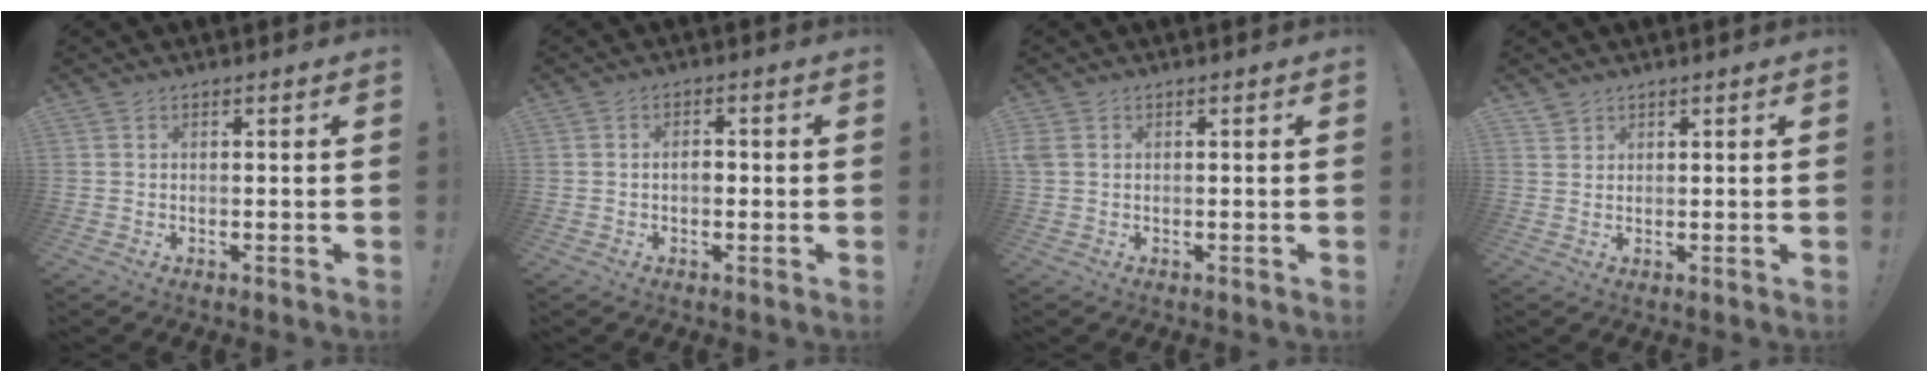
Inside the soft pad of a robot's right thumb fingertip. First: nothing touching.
{"total": 2.6, "force": [-0.6, 1.5, 2.1], "torque": [-0.028, 0.006, -0.012]}
{"total": 1.5, "force": [0.2, 0.6, 1.3], "torque": [-0.025, 0.002, 0.005]}
{"total": 1.9, "force": [1.7, 0.8, 0.1], "torque": [0.005, -0.012, 0.032]}